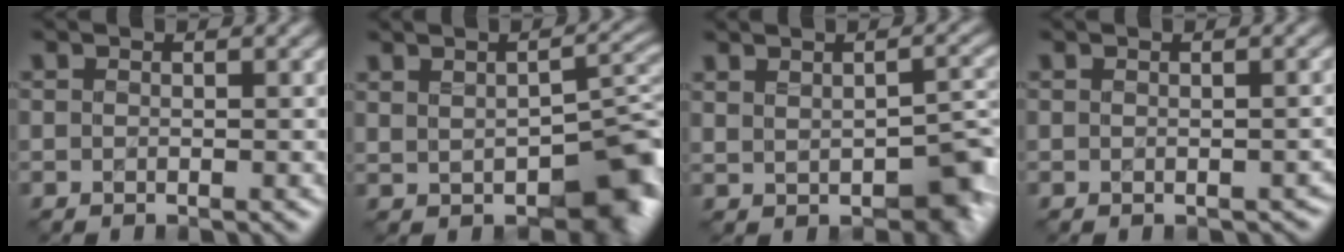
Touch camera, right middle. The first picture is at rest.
{"total": 7.8, "force": [-3.2, 3.7, 6.1], "torque": [-0.079, -0.017, -0.036]}
{"total": 5.3, "force": [-1.9, 2.7, 4.2], "torque": [-0.053, -0.016, -0.013]}
{"total": 1.5, "force": [-0.8, 1.0, 0.7], "torque": [0.000, -0.007, -0.007]}